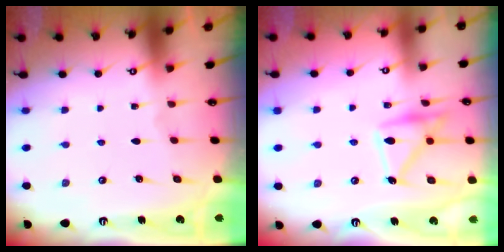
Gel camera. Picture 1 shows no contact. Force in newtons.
{"total": 16.9, "press": 16.9, "slide": 0.8}